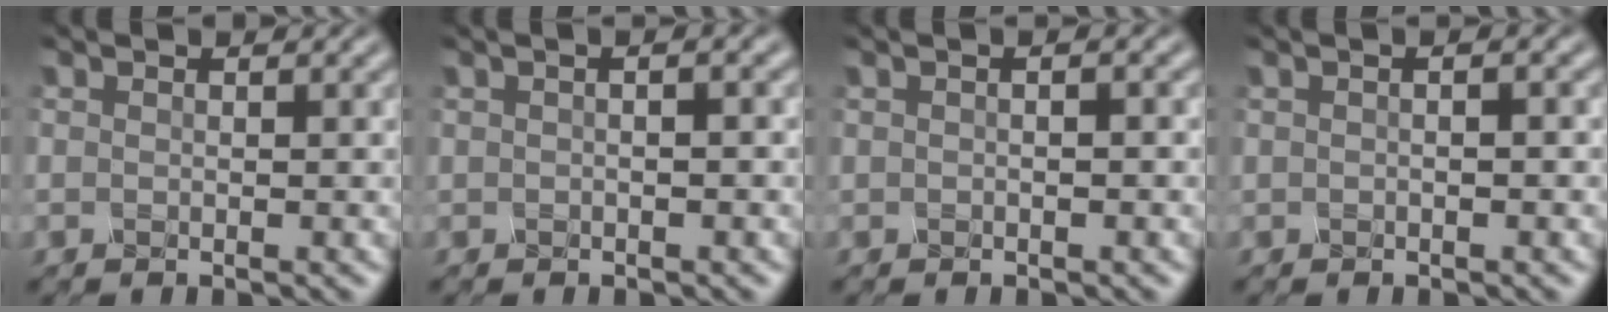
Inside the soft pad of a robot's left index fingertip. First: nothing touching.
{"total": 2.8, "force": [0.6, 1.3, 2.4], "torque": [-0.021, 0.013, -0.011]}
{"total": 1.5, "force": [0.3, 0.6, 1.4], "torque": [-0.016, -0.003, -0.006]}
{"total": 1.9, "force": [0.4, 0.8, 1.7], "torque": [-0.015, 0.002, -0.009]}